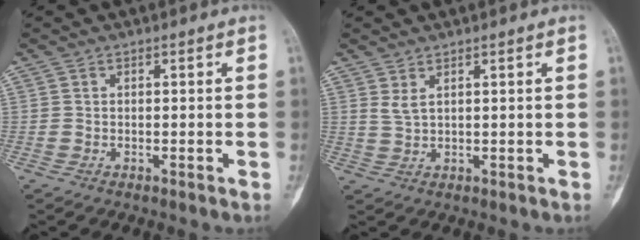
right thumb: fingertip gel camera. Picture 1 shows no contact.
{"total": 2.1, "force": [1.2, 0.5, 1.6], "torque": [-0.038, -0.005, 0.031]}